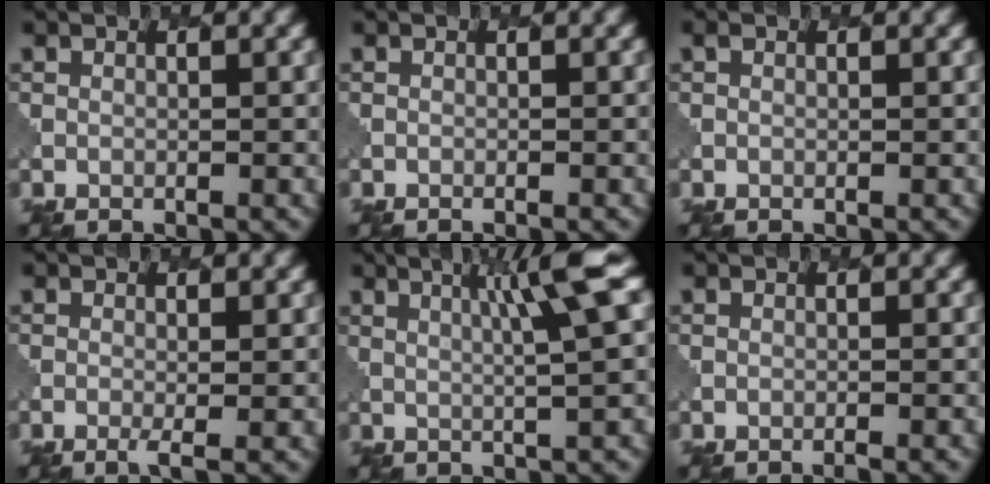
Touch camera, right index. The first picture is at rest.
{"total": 0.5, "force": [-0.4, 0.1, 0.2], "torque": [0.005, -0.001, -0.006]}
{"total": 0.0}
{"total": 1.5, "force": [-0.4, 0.3, 1.5], "torque": [-0.021, 0.000, -0.010]}
{"total": 5.7, "force": [1.9, 0.4, 5.3], "torque": [-0.071, 0.017, 0.037]}
{"total": 0.8, "force": [-0.6, 0.1, 0.5], "torque": [0.002, 0.000, -0.010]}